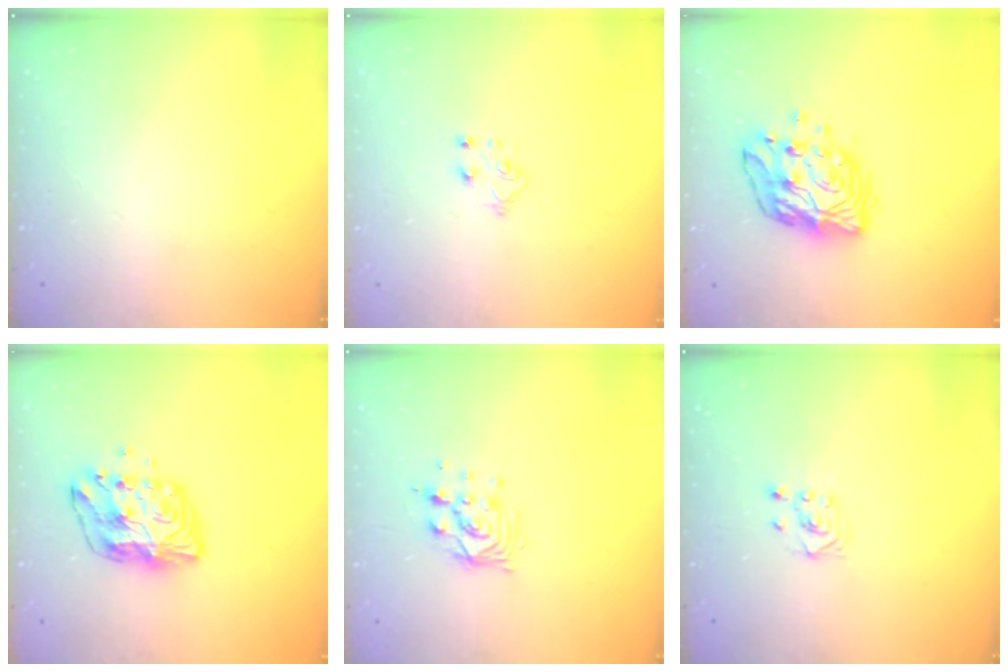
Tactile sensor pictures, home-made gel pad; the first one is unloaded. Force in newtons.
{"total": 6.1, "press": 6.1, "slide": 0.7}
{"total": 14.1, "press": 14.0, "slide": 1.3}
{"total": 10.2, "press": 10.2, "slide": 0.6}
{"total": 8.9, "press": 8.9, "slide": 0.7}
{"total": 2.3, "press": 2.2, "slide": 0.6}